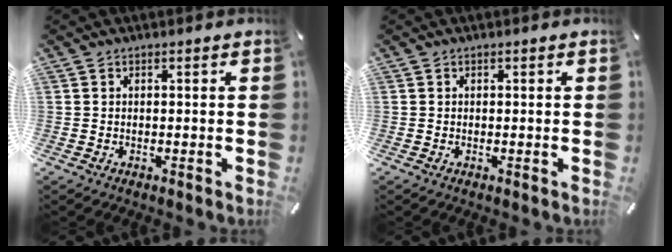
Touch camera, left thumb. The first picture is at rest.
{"total": 0.0}